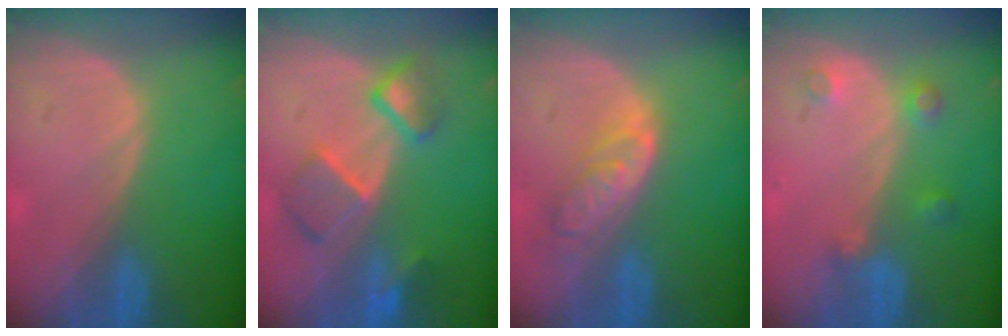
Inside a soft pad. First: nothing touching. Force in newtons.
{"total": 7.3, "press": 6.8, "slide": 2.4}
{"total": 6.2, "press": 5.5, "slide": 2.8}
{"total": 3.5, "press": 3.1, "slide": 1.5}